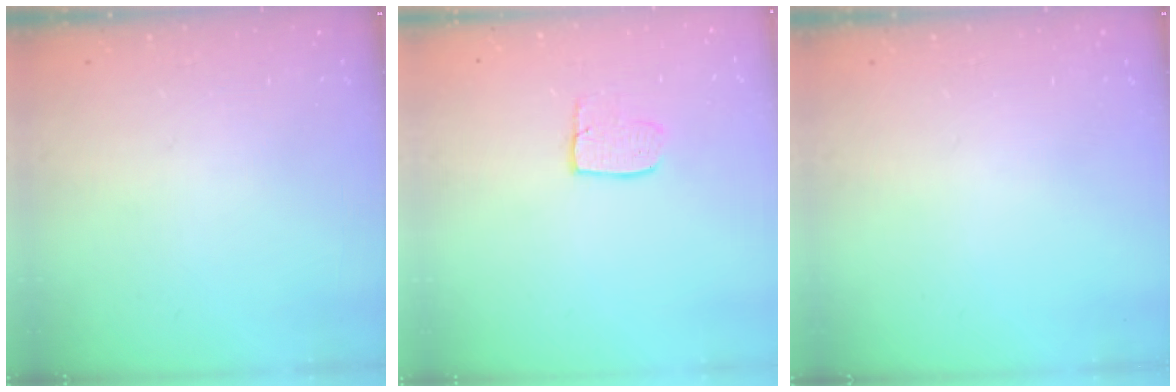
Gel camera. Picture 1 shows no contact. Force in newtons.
{"total": 5.9, "press": 5.9, "slide": 0.3}
{"total": 0.0}